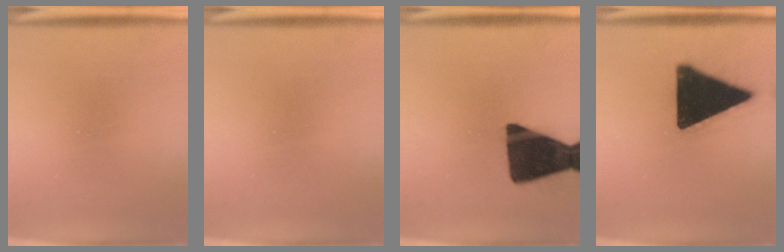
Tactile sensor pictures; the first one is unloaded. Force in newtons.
{"total": 0.0}
{"total": 16.5}
{"total": 19.7}